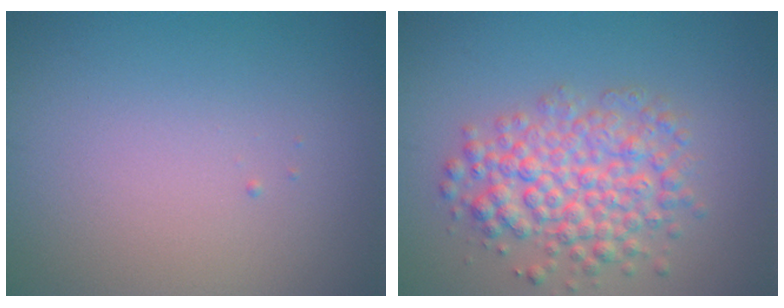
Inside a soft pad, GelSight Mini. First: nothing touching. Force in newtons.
{"total": 5.1, "press": 5.1, "slide": 0.2}